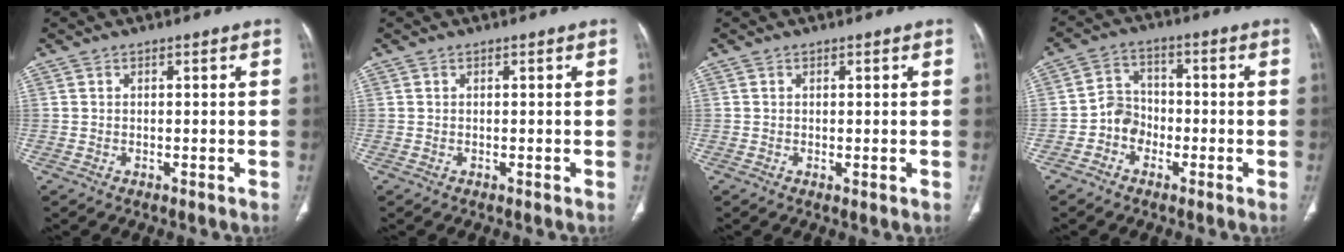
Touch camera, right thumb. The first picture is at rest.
{"total": 0.0}
{"total": 0.5, "force": [0.0, 0.1, 0.5], "torque": [-0.014, -0.005, 0.001]}
{"total": 5.7, "force": [-2.3, 4.9, 1.8], "torque": [-0.006, 0.023, -0.052]}